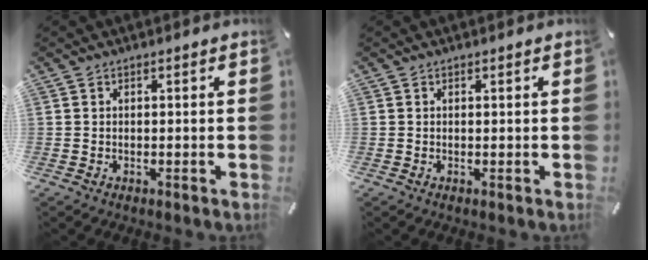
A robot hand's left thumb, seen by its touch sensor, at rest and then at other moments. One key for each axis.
{"total": 0.0}